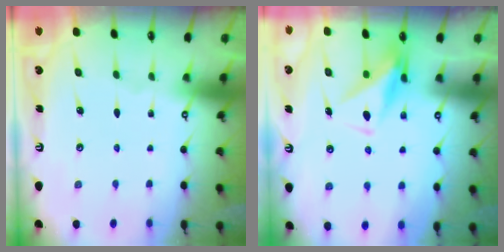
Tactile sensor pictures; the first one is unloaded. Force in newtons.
{"total": 10.0, "press": 9.9, "slide": 1.7}